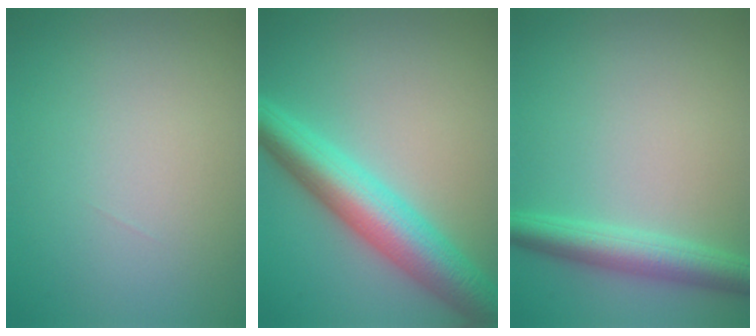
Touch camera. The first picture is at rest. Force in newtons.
{"total": 7.4, "press": 7.4, "slide": 0.1}
{"total": 3.9, "press": 3.9, "slide": 0.1}